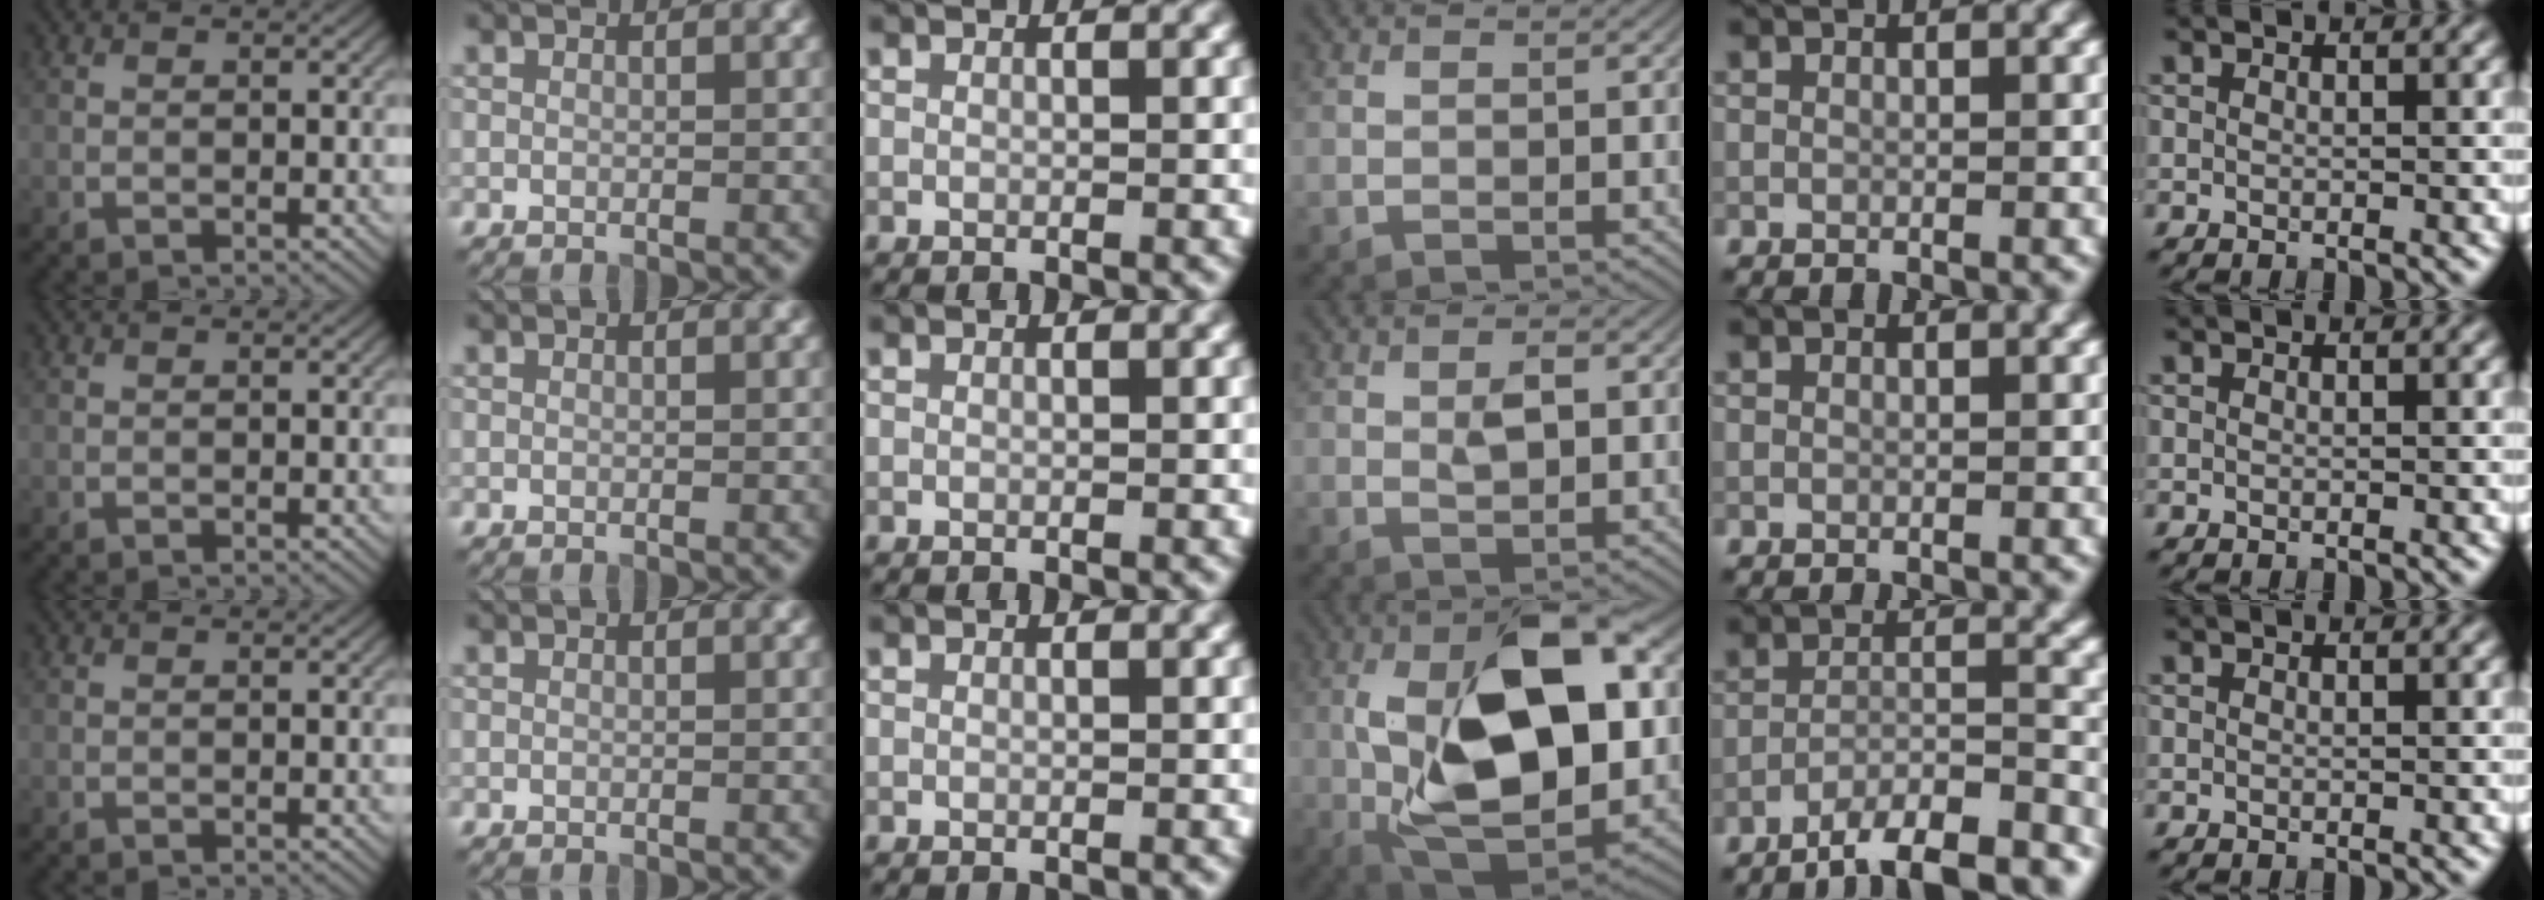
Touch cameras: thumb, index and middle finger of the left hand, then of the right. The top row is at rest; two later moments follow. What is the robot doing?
{"motion": "lift_and_place", "object": "calculator"}